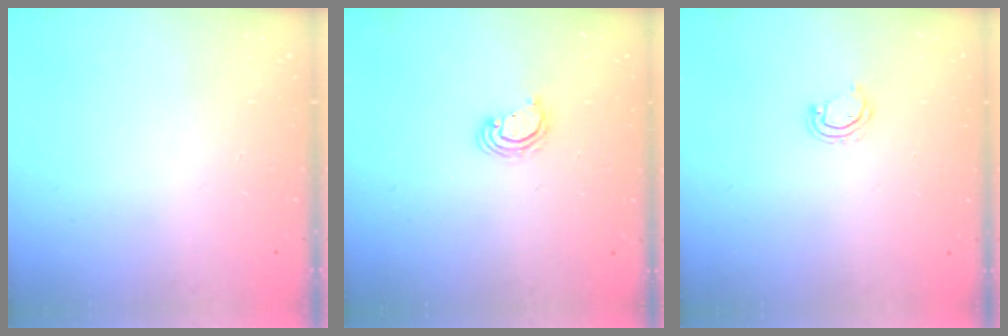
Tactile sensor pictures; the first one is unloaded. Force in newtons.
{"total": 3.6, "press": 3.6, "slide": 0.2}
{"total": 2.7, "press": 2.7, "slide": 0.2}